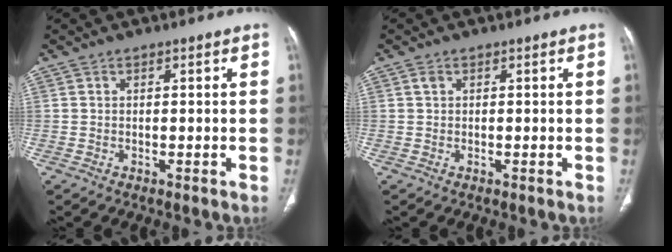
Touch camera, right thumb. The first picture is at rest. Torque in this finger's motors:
{"motor_torque": [-0.05, -0.30, 0.02, 0.43, -0.02]}